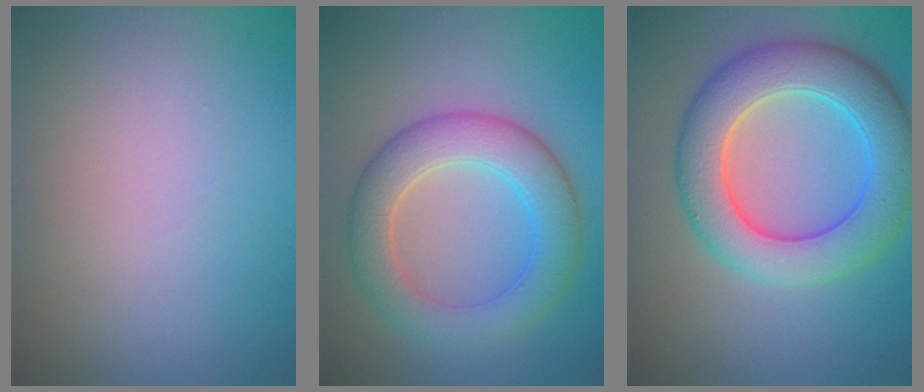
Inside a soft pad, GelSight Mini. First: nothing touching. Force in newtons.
{"total": 5.8, "press": 5.8, "slide": 0.2}
{"total": 8.3, "press": 8.3, "slide": 0.4}